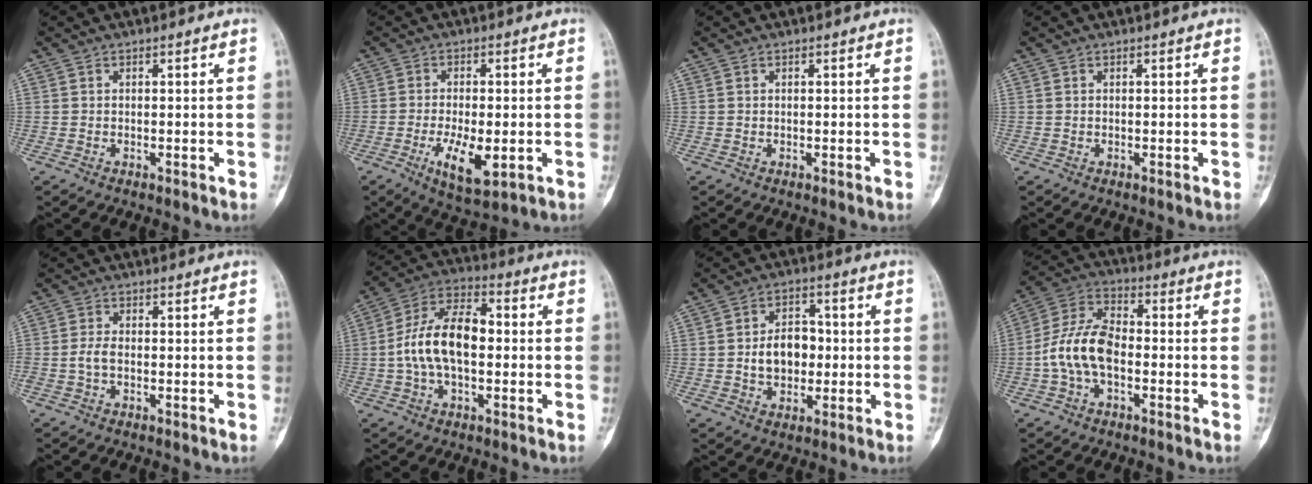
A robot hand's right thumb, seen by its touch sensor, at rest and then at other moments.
{"total": 8.9, "force": [-2.7, 3.6, 7.7], "torque": [-0.130, -0.010, -0.037]}
{"total": 0.0}
{"total": 0.0}
{"total": 2.5, "force": [-0.7, 1.4, 1.9], "torque": [-0.041, 0.007, -0.018]}
{"total": 13.7, "force": [-0.7, 7.5, 11.4], "torque": [-0.210, 0.039, -0.020]}
{"total": 8.4, "force": [-0.5, 6.1, 5.7], "torque": [-0.069, 0.017, -0.011]}
{"total": 11.2, "force": [-2.2, 6.5, 8.8], "torque": [-0.174, 0.038, -0.052]}